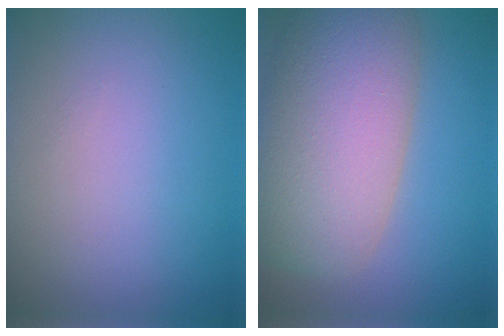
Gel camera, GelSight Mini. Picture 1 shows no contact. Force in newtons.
{"total": 11.0, "press": 11.0, "slide": 0.8}